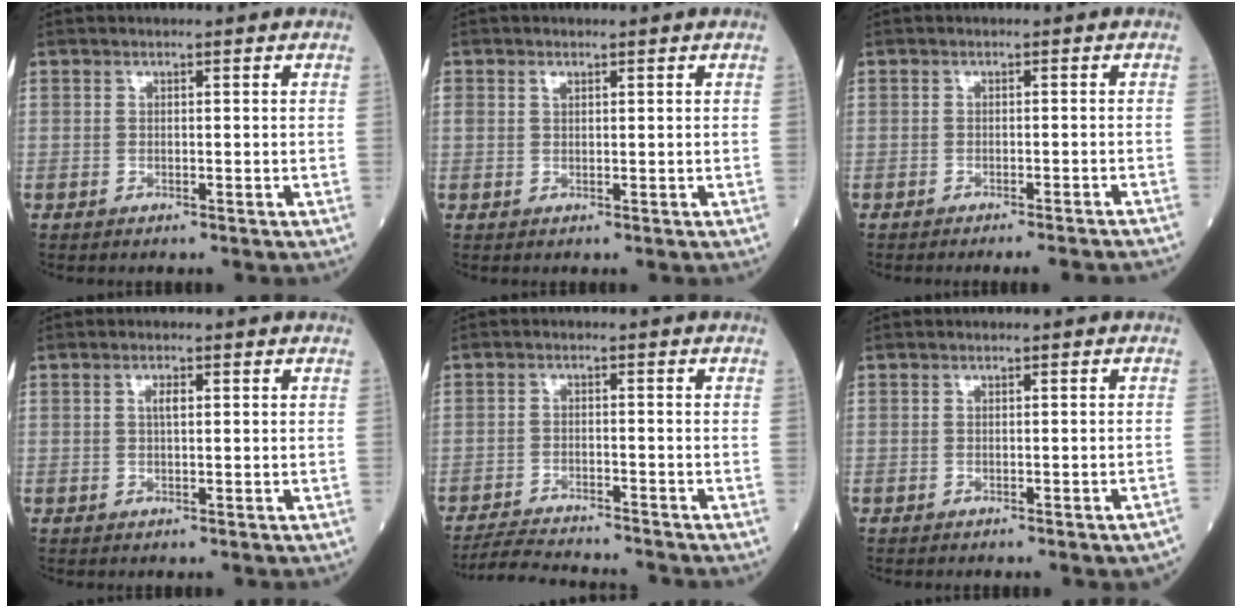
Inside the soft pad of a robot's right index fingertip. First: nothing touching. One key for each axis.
{"total": 1.4, "fx": 0.7, "fy": 0.9, "fz": 0.8, "tx": -0.018, "ty": 0.010, "tz": 0.017}
{"total": 6.2, "fx": -5.9, "fy": -0.5, "fz": 2.0, "tx": -0.013, "ty": -0.013, "tz": -0.070}
{"total": 1.4, "fx": 0.4, "fy": 0.4, "fz": 1.3, "tx": -0.026, "ty": 0.002, "tz": 0.005}
{"total": 8.1, "fx": -7.8, "fy": 0.2, "fz": 2.0, "tx": -0.035, "ty": -0.009, "tz": -0.130}
{"total": 2.3, "fx": -1.9, "fy": -0.2, "fz": 1.3, "tx": -0.010, "ty": 0.000, "tz": -0.023}